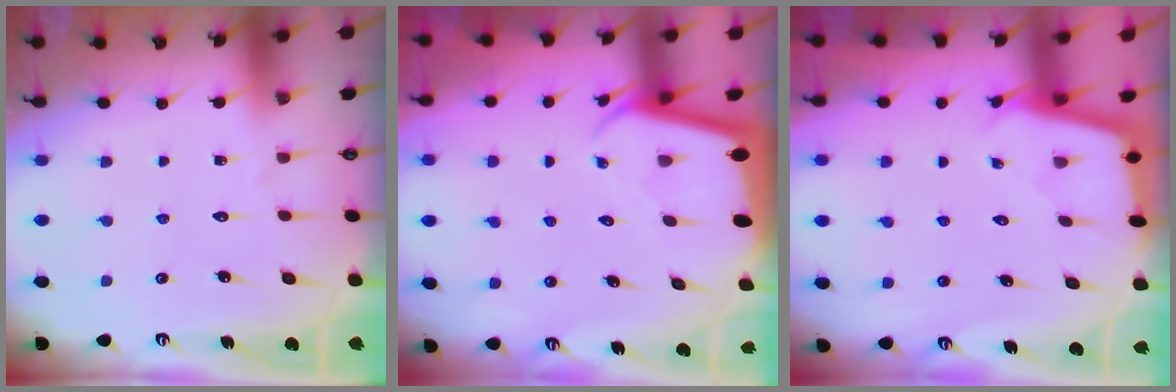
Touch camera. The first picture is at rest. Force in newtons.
{"total": 2.4, "press": 2.4, "slide": 0.2}
{"total": 2.4, "press": 2.4, "slide": 0.1}